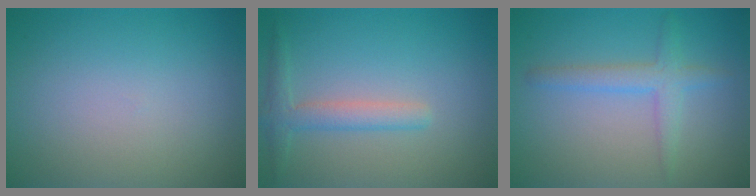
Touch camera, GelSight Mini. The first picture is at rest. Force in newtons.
{"total": 2.4, "press": 2.4, "slide": 0.1}
{"total": 2.6, "press": 2.6, "slide": 0.1}